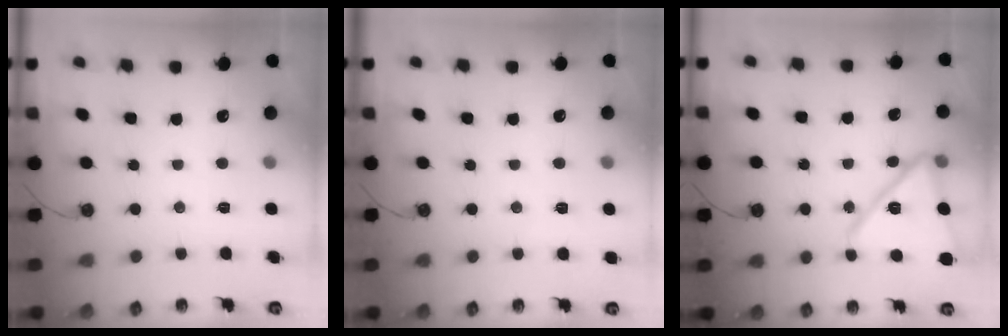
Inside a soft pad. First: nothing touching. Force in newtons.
{"total": 2.9, "press": 2.1, "slide": 2.0}
{"total": 15.0, "press": 15.0, "slide": 1.4}